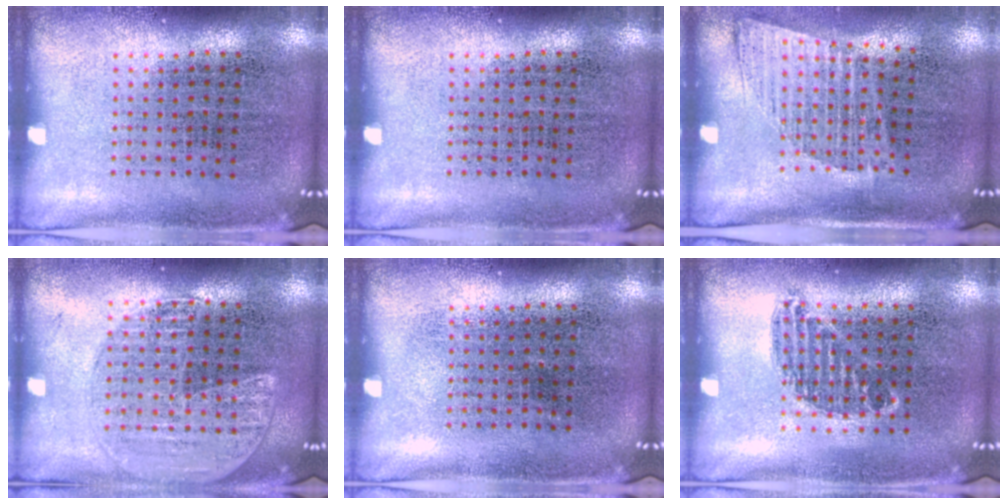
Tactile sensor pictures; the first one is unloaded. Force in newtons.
{"total": 0.0}
{"total": 1.2, "press": 1.0, "slide": 0.7}
{"total": 1.6, "press": 1.5, "slide": 0.4}
{"total": 0.0}
{"total": 0.8, "press": 0.7, "slide": 0.4}